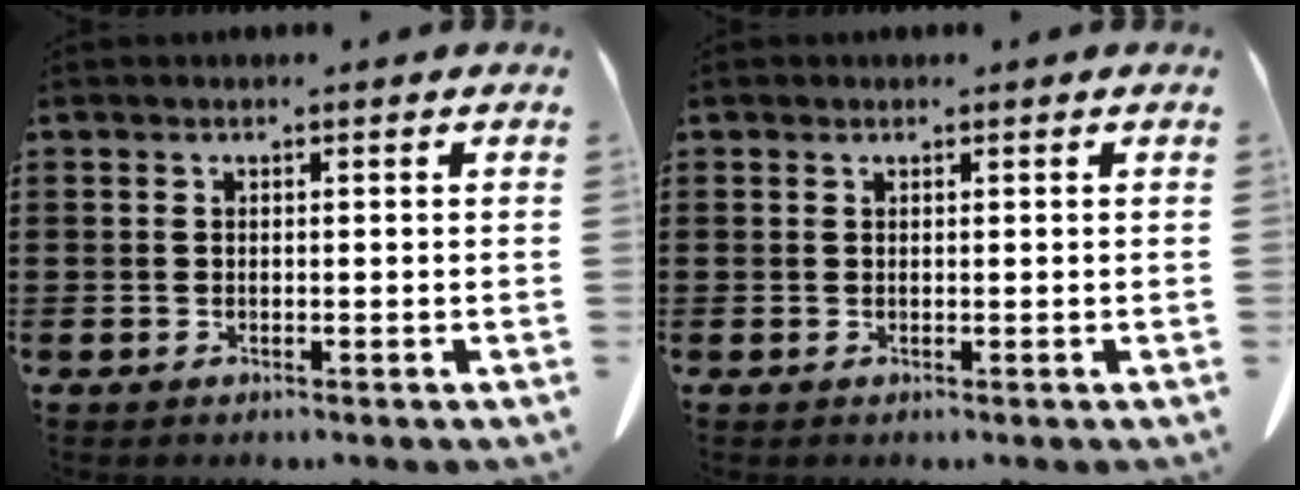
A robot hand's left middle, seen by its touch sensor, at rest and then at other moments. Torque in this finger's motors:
{"motor_torque": [0.07, 0.04, 0.00, 0.00]}